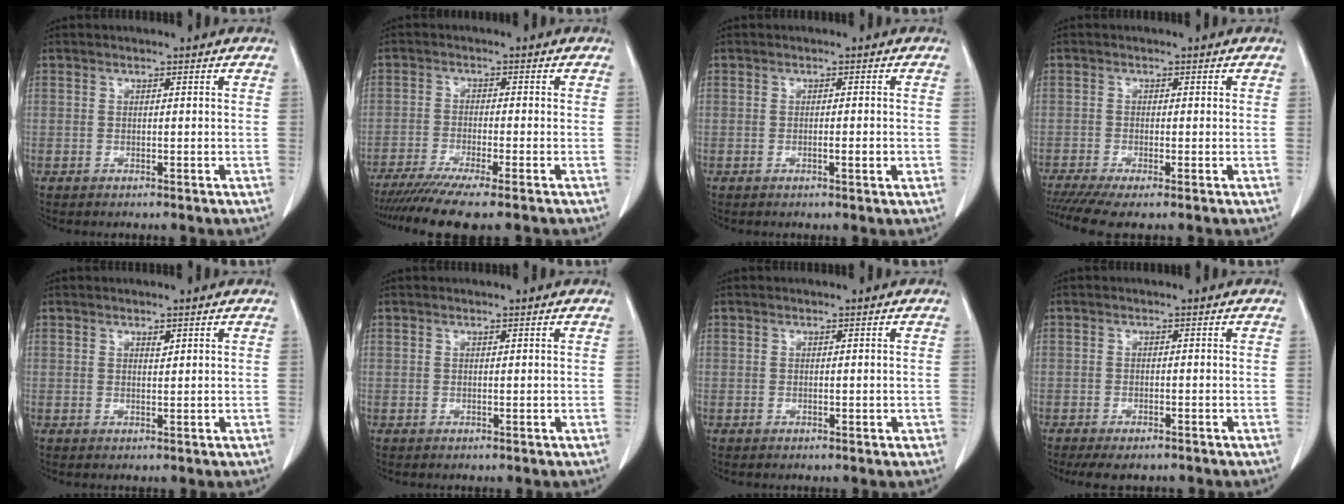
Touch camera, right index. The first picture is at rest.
{"total": 9.9, "force": [-8.0, -0.5, 5.8], "torque": [-0.082, -0.022, -0.127]}
{"total": 1.7, "force": [-0.4, 0.2, 1.6], "torque": [-0.026, -0.002, -0.007]}
{"total": 4.9, "force": [-3.3, 0.5, 3.5], "torque": [-0.064, -0.009, -0.062]}
{"total": 0.8, "force": [0.5, 0.3, 0.5], "torque": [-0.008, -0.005, 0.009]}
{"total": 0.0}
{"total": 0.9, "force": [-0.1, 0.5, 0.8], "torque": [-0.011, 0.001, 0.001]}
{"total": 4.5, "force": [-3.8, 1.3, 2.2], "torque": [-0.029, -0.008, -0.055]}